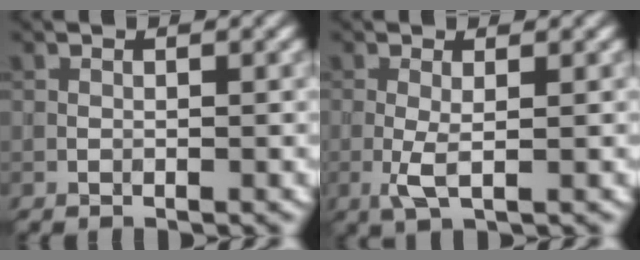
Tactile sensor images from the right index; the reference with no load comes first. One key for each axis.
{"total": 2.0, "fx": -0.2, "fy": 0.4, "fz": 2.0, "tx": -0.045, "ty": -0.002, "tz": -0.007}